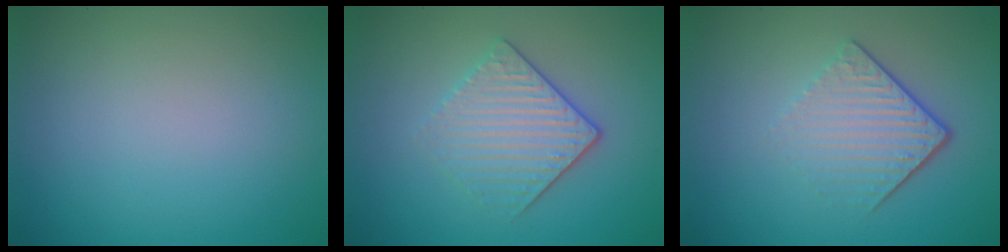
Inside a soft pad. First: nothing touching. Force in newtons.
{"total": 3.7, "press": 3.3, "slide": 1.7}
{"total": 4.2, "press": 2.7, "slide": 3.3}